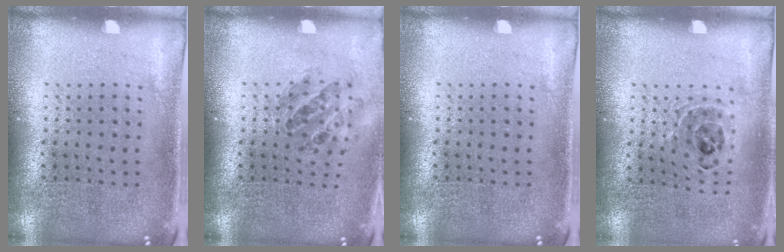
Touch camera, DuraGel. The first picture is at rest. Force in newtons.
{"total": 0.9, "press": 0.9, "slide": 0.0}
{"total": 0.0}
{"total": 0.9, "press": 0.9, "slide": 0.1}